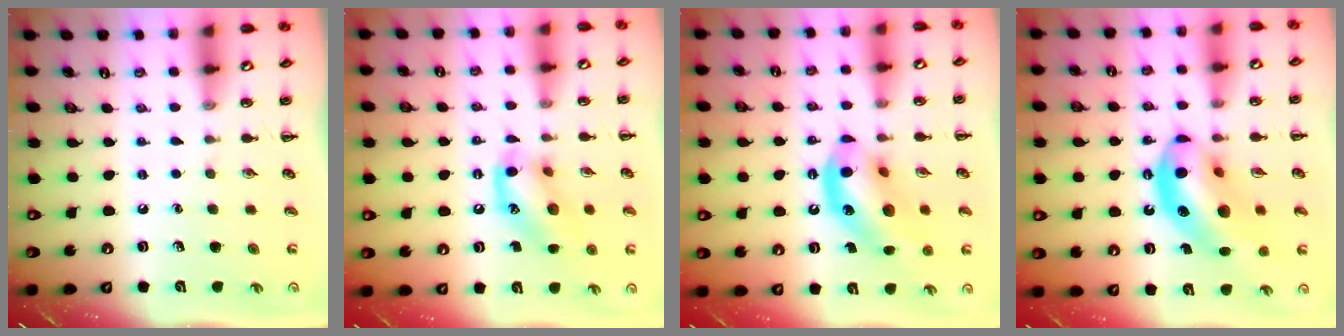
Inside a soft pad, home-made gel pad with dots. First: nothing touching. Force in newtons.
{"total": 13.9, "press": 13.7, "slide": 2.3}
{"total": 13.9, "press": 13.5, "slide": 3.5}
{"total": 17.2, "press": 16.7, "slide": 4.2}